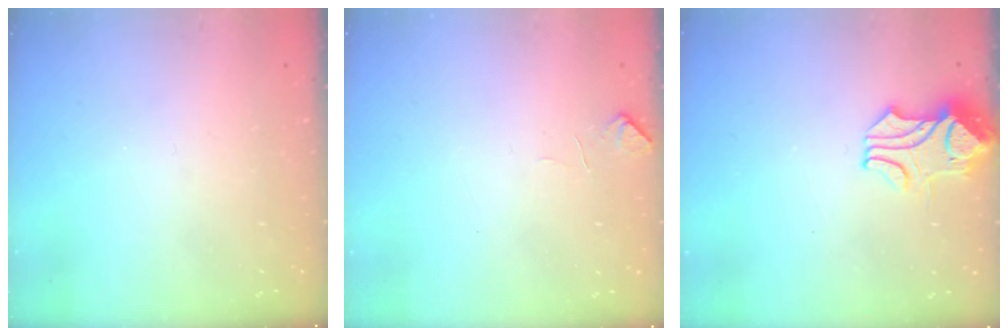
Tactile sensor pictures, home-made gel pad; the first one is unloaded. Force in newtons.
{"total": 0.8, "press": 0.5, "slide": 0.6}
{"total": 1.1, "press": 0.6, "slide": 0.9}